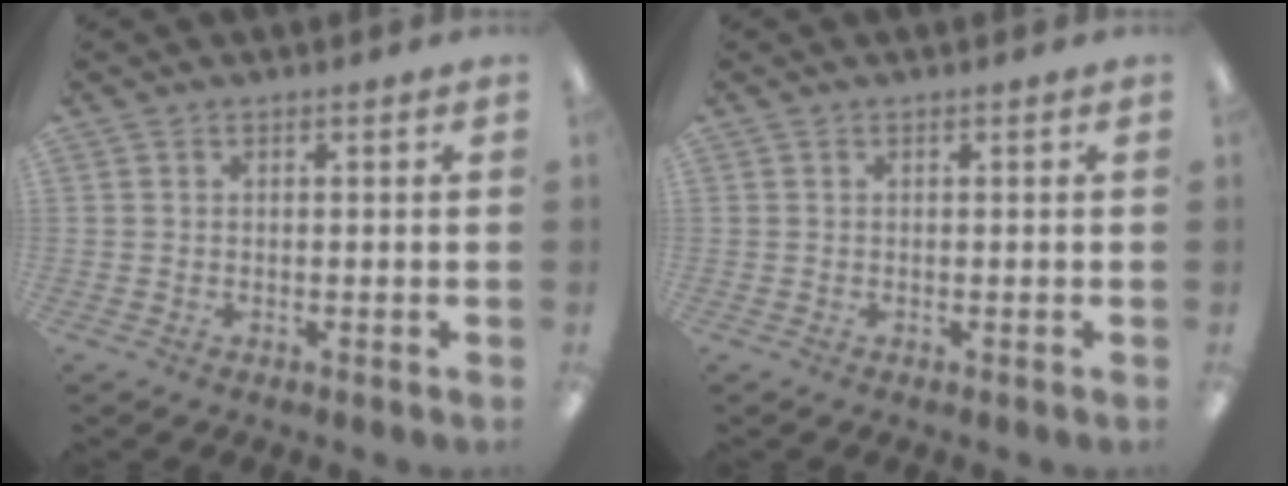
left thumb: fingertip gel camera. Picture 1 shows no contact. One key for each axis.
{"total": 0.0}